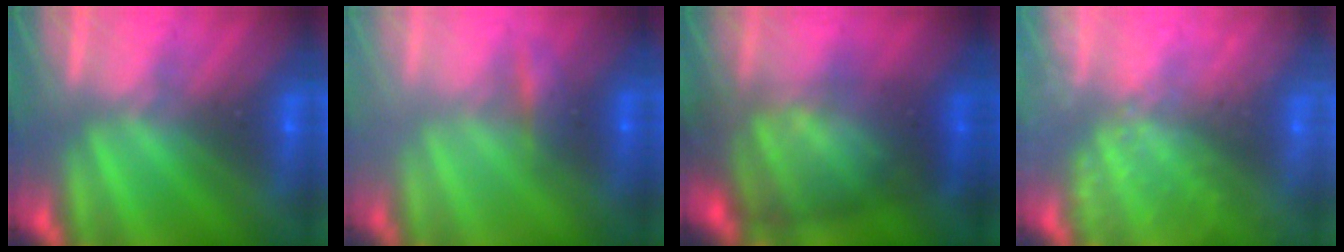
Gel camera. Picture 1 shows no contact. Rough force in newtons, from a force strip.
{"total": 2.2}
{"total": 10.7}
{"total": 11.8}